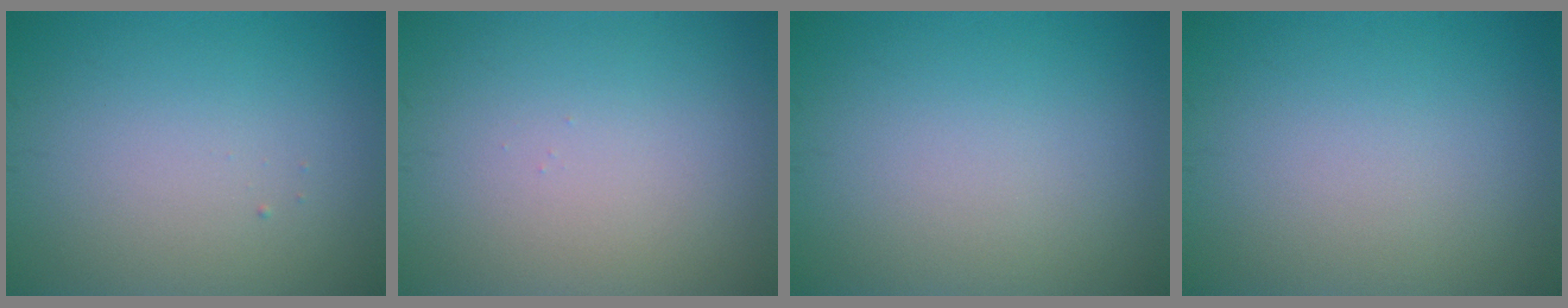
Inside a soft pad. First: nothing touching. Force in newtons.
{"total": 0.0}
{"total": 0.0}
{"total": 0.0}